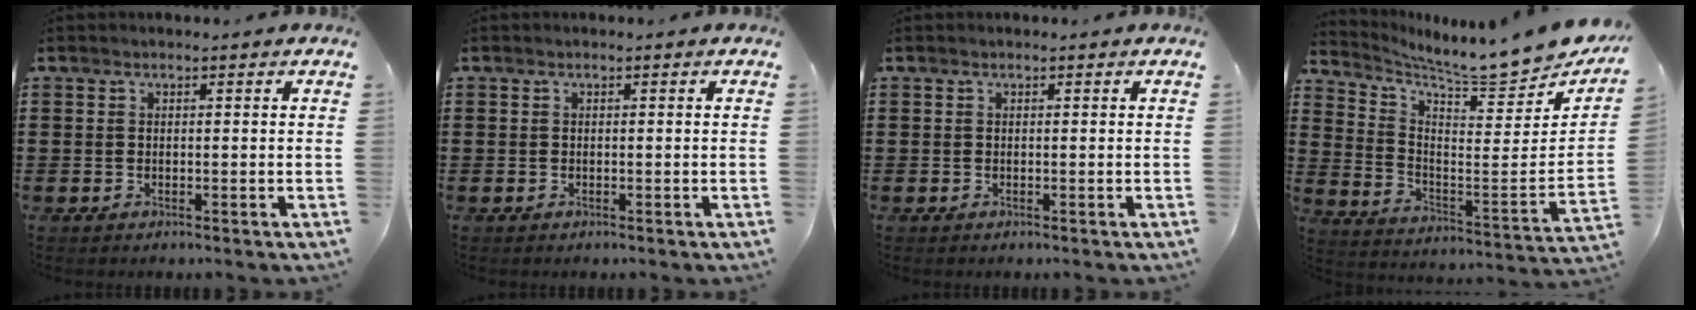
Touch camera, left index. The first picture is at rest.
{"total": 0.0}
{"total": 0.0}
{"total": 7.5, "force": [7.2, -0.2, 2.2], "torque": [-0.063, -0.078, 0.114]}